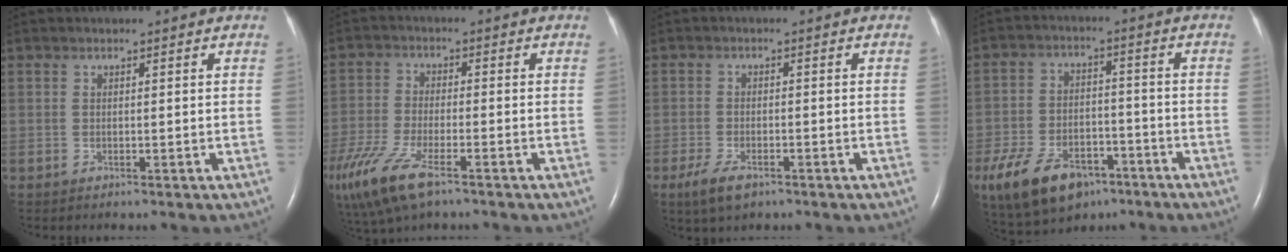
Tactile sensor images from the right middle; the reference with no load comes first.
{"total": 12.5, "force": [-7.8, 3.8, 9.0], "torque": [-0.203, -0.030, -0.144]}
{"total": 4.2, "force": [-2.6, 1.6, 3.0], "torque": [-0.065, -0.007, -0.044]}
{"total": 13.5, "force": [-8.1, 7.2, 7.9], "torque": [-0.156, -0.001, -0.133]}